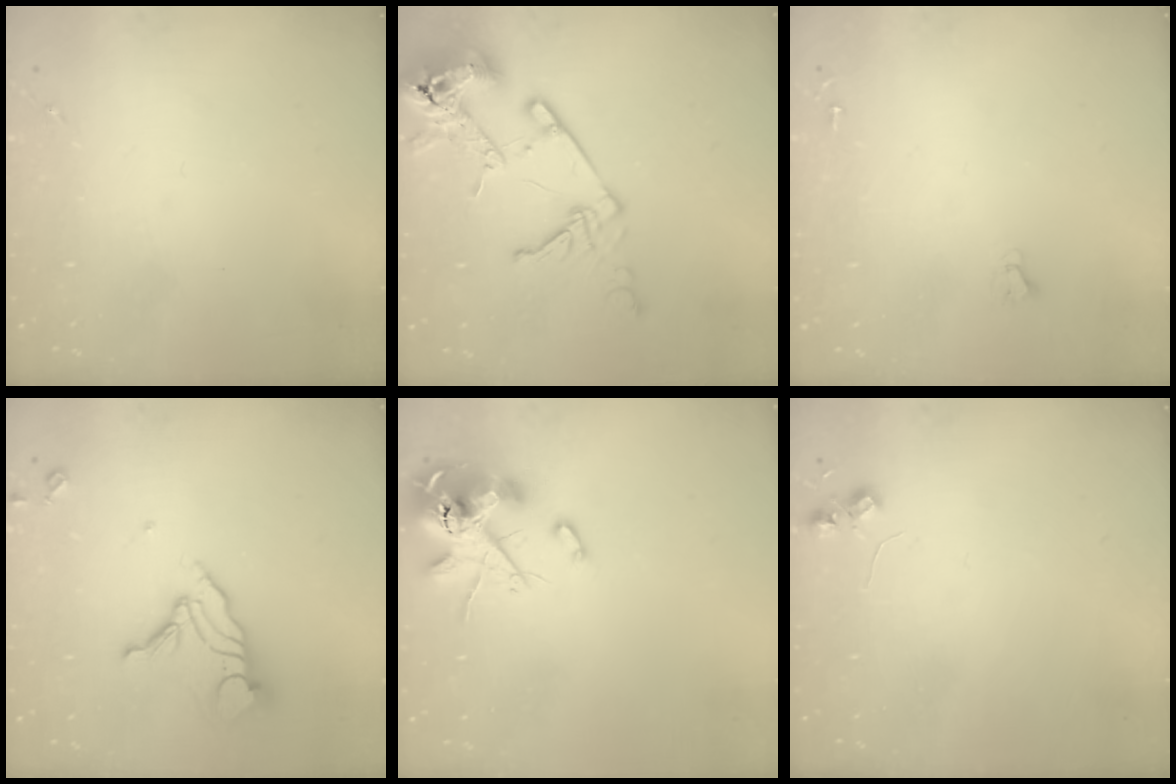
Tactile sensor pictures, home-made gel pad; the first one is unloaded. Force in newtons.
{"total": 18.8, "press": 18.6, "slide": 2.5}
{"total": 2.0, "press": 2.0, "slide": 0.2}
{"total": 12.2, "press": 12.1, "slide": 1.2}
{"total": 14.2, "press": 14.0, "slide": 2.0}
{"total": 5.2, "press": 5.2, "slide": 0.7}